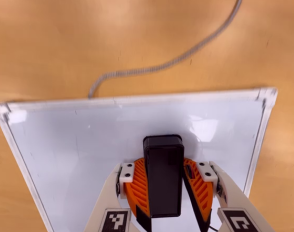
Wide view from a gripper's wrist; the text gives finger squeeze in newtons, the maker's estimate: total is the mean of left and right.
{"total": 13.3, "left": 15.7, "right": 10.9}